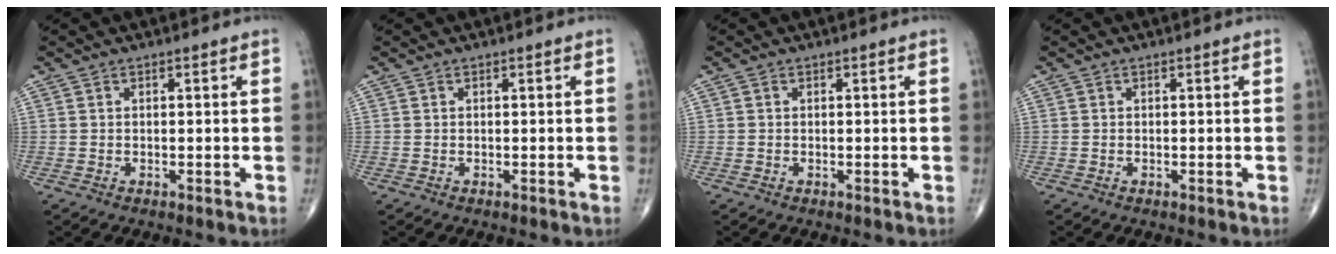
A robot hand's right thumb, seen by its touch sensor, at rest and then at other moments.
{"total": 0.0}
{"total": 0.0}
{"total": 0.0}